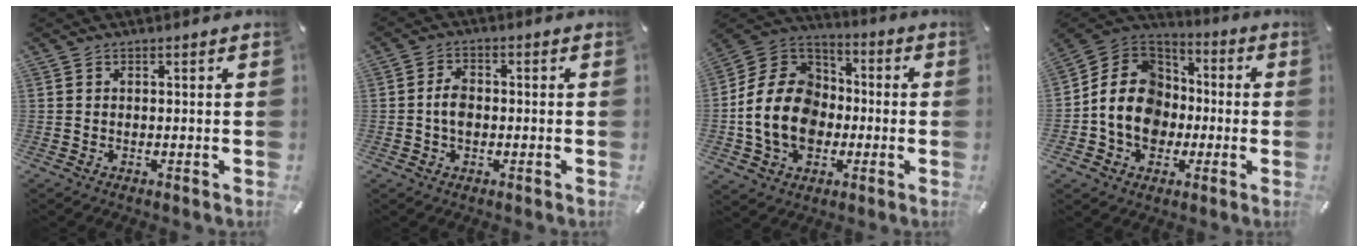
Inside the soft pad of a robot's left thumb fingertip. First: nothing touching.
{"total": 4.2, "force": [-0.5, 2.9, 3.0], "torque": [-0.063, 0.006, -0.011]}
{"total": 17.0, "force": [-3.6, 13.8, 9.2], "torque": [-0.221, 0.031, -0.067]}
{"total": 14.7, "force": [-2.8, 12.8, 6.8], "torque": [-0.152, 0.022, -0.052]}